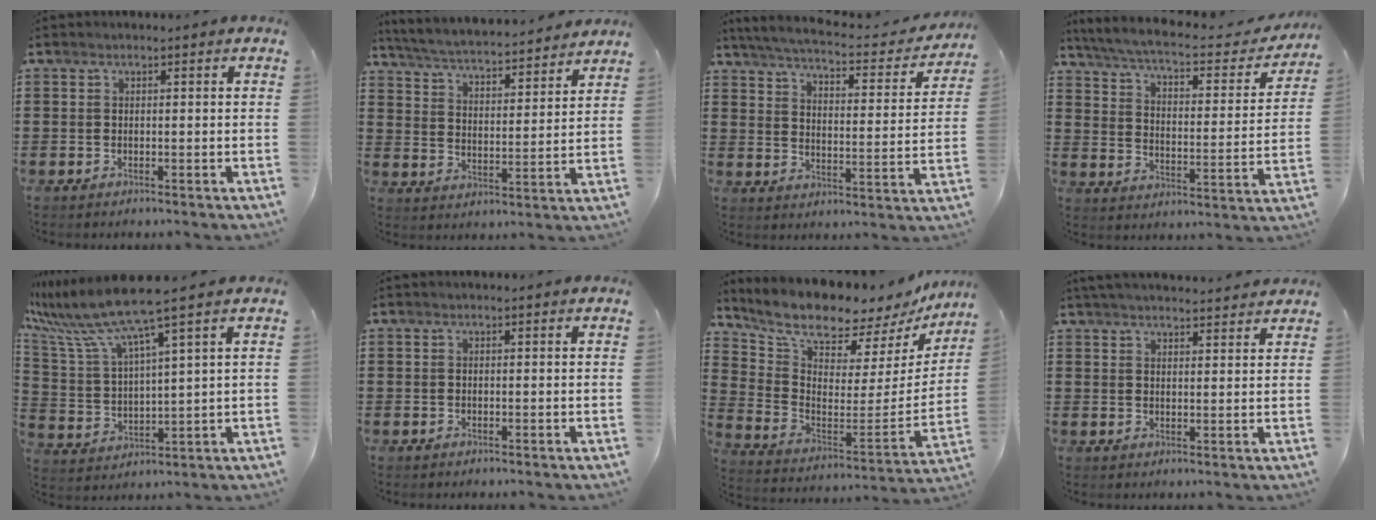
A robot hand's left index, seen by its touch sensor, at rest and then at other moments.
{"total": 4.1, "force": [4.0, -0.2, 0.9], "torque": [-0.040, -0.033, 0.061]}
{"total": 4.4, "force": [4.0, 0.0, 1.8], "torque": [-0.058, -0.030, 0.060]}
{"total": 5.1, "force": [4.4, 0.4, 2.5], "torque": [-0.071, -0.031, 0.068]}
{"total": 8.6, "force": [7.0, -0.3, 5.0], "torque": [-0.136, -0.046, 0.113]}
{"total": 0.0}
{"total": 8.3, "force": [7.8, 1.6, 2.4], "torque": [-0.078, -0.078, 0.129]}
{"total": 3.3, "force": [3.3, 0.1, 0.6], "torque": [-0.021, -0.007, 0.061]}